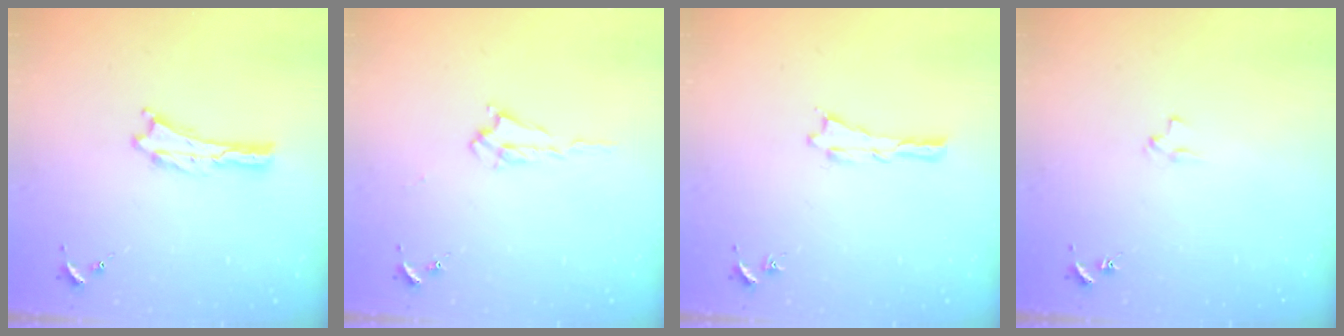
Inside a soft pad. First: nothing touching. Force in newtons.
{"total": 1.7, "press": 1.7, "slide": 0.3}
{"total": 0.0}
{"total": 1.9, "press": 1.9, "slide": 0.2}